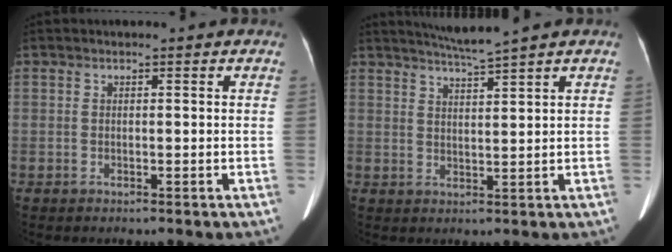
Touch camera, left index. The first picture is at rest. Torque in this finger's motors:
{"motor_torque": [0.10, -0.48, -0.04, 0.04]}